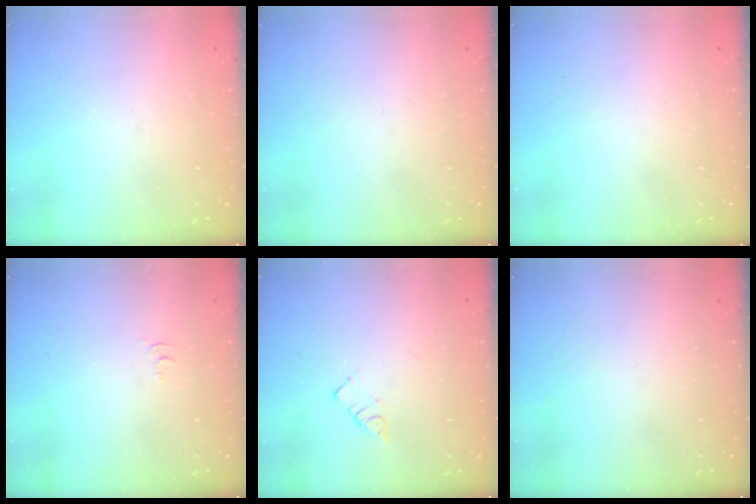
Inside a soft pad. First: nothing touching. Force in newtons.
{"total": 1.7, "press": 1.7, "slide": 0.1}
{"total": 1.6, "press": 1.6, "slide": 0.1}
{"total": 3.5, "press": 3.5, "slide": 0.4}
{"total": 2.9, "press": 2.9, "slide": 0.2}
{"total": 0.0}